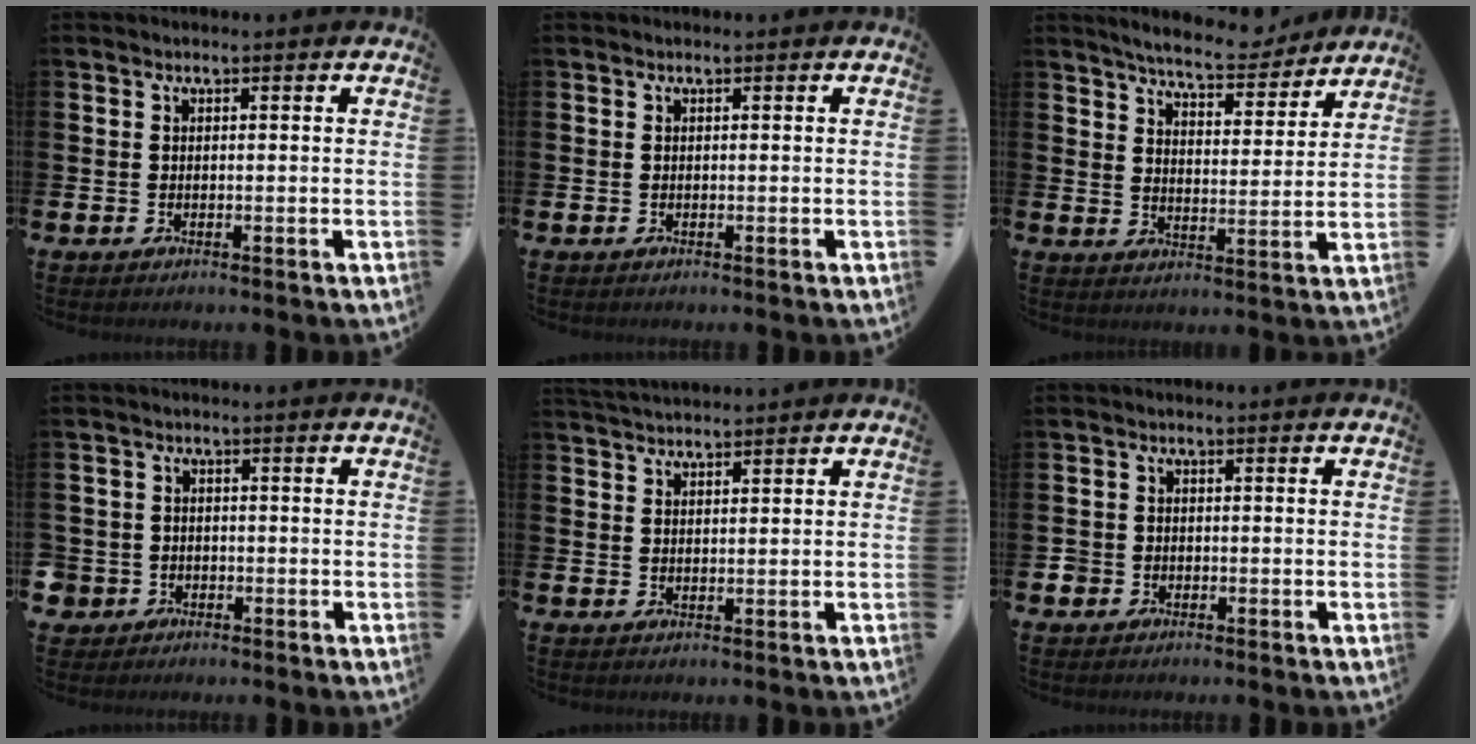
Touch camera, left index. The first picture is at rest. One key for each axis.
{"total": 0.0}
{"total": 6.8, "fx": 6.6, "fy": 0.8, "fz": 1.7, "tx": -0.045, "ty": -0.040, "tz": 0.114}
{"total": 2.3, "fx": -1.0, "fy": 2.0, "fz": -0.1, "tx": -0.013, "ty": 0.008, "tz": -0.024}
{"total": 2.7, "fx": 2.7, "fy": 0.3, "fz": 0.3, "tx": -0.010, "ty": -0.009, "tz": 0.050}
{"total": 1.6, "fx": -0.8, "fy": 1.4, "fz": 0.1, "tx": 0.000, "ty": 0.003, "tz": -0.021}